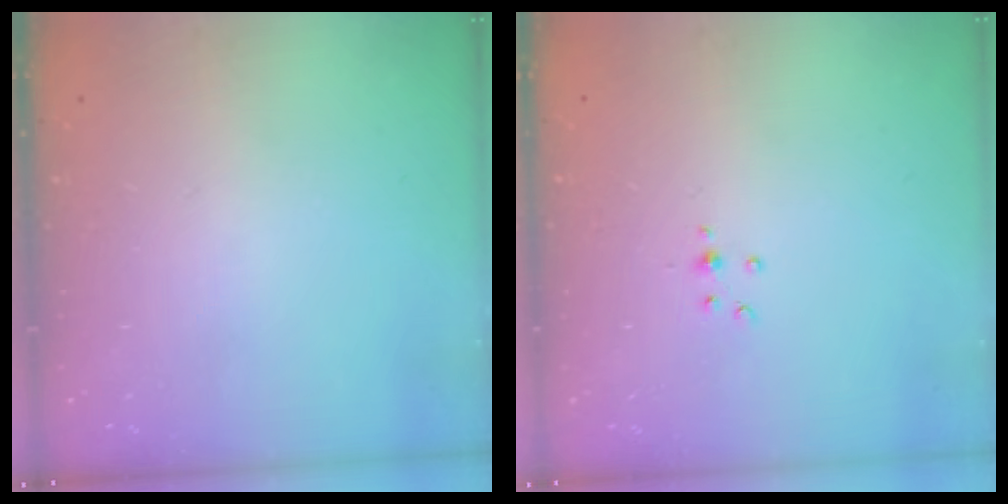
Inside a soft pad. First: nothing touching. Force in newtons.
{"total": 3.0, "press": 2.8, "slide": 0.9}